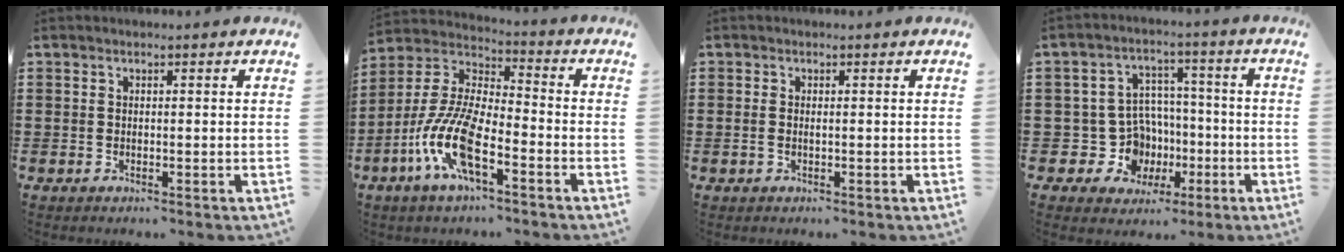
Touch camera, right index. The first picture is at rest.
{"total": 11.9, "force": [-5.6, 3.9, 9.8], "torque": [-0.244, -0.014, -0.116]}
{"total": 0.8, "force": [0.0, 0.3, 0.8], "torque": [-0.016, 0.000, -0.001]}
{"total": 9.2, "force": [-1.5, 8.2, 3.9], "torque": [-0.104, 0.007, -0.017]}